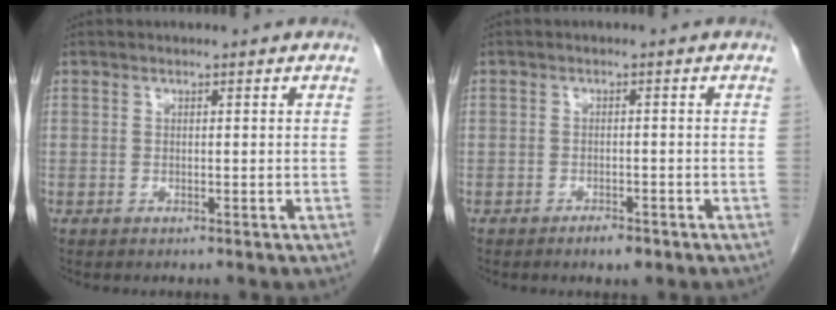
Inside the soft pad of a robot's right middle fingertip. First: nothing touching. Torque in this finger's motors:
{"motor_torque": [0.46, -0.11, -0.02, -0.01]}